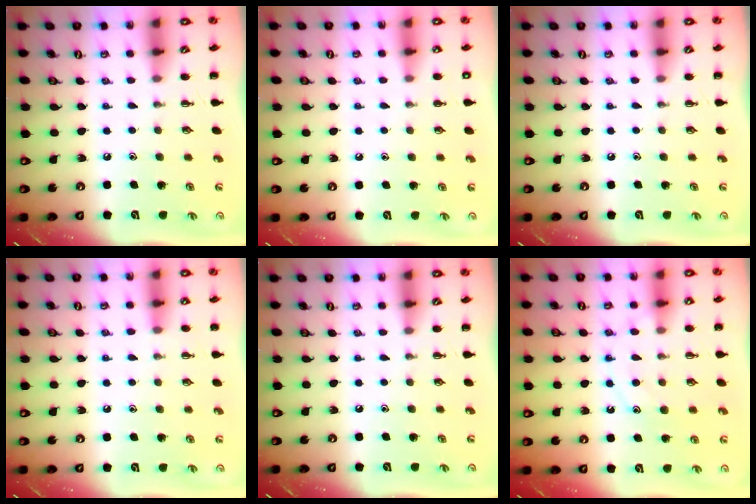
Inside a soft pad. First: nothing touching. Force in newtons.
{"total": 2.1, "press": 2.0, "slide": 0.6}
{"total": 0.0}
{"total": 4.5, "press": 4.2, "slide": 1.8}
{"total": 0.0}
{"total": 11.8, "press": 11.8, "slide": 0.9}